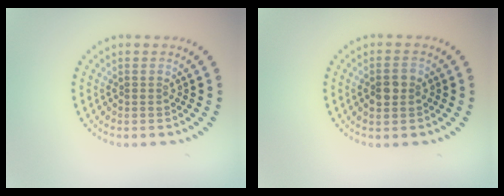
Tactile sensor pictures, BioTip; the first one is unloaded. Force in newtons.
{"total": 2.5, "press": 2.5, "slide": 0.1}